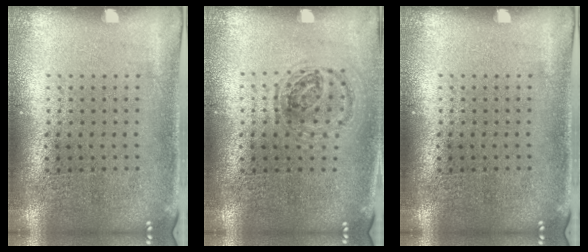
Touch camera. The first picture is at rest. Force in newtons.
{"total": 0.9, "press": 0.9, "slide": 0.3}
{"total": 0.0}